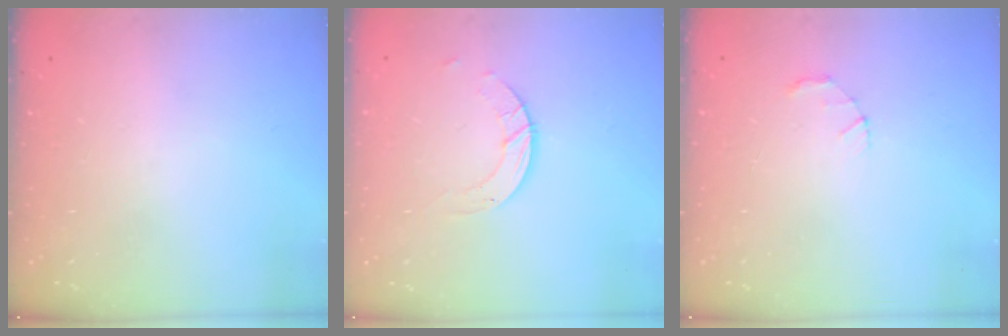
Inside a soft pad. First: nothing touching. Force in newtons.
{"total": 3.6, "press": 3.6, "slide": 0.2}
{"total": 1.4, "press": 1.3, "slide": 0.3}